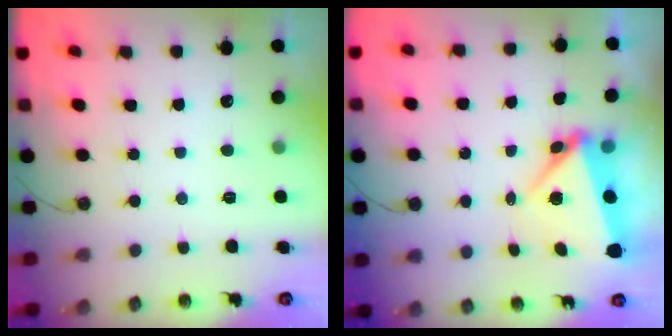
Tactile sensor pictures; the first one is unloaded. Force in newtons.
{"total": 6.5, "press": 6.2, "slide": 1.9}